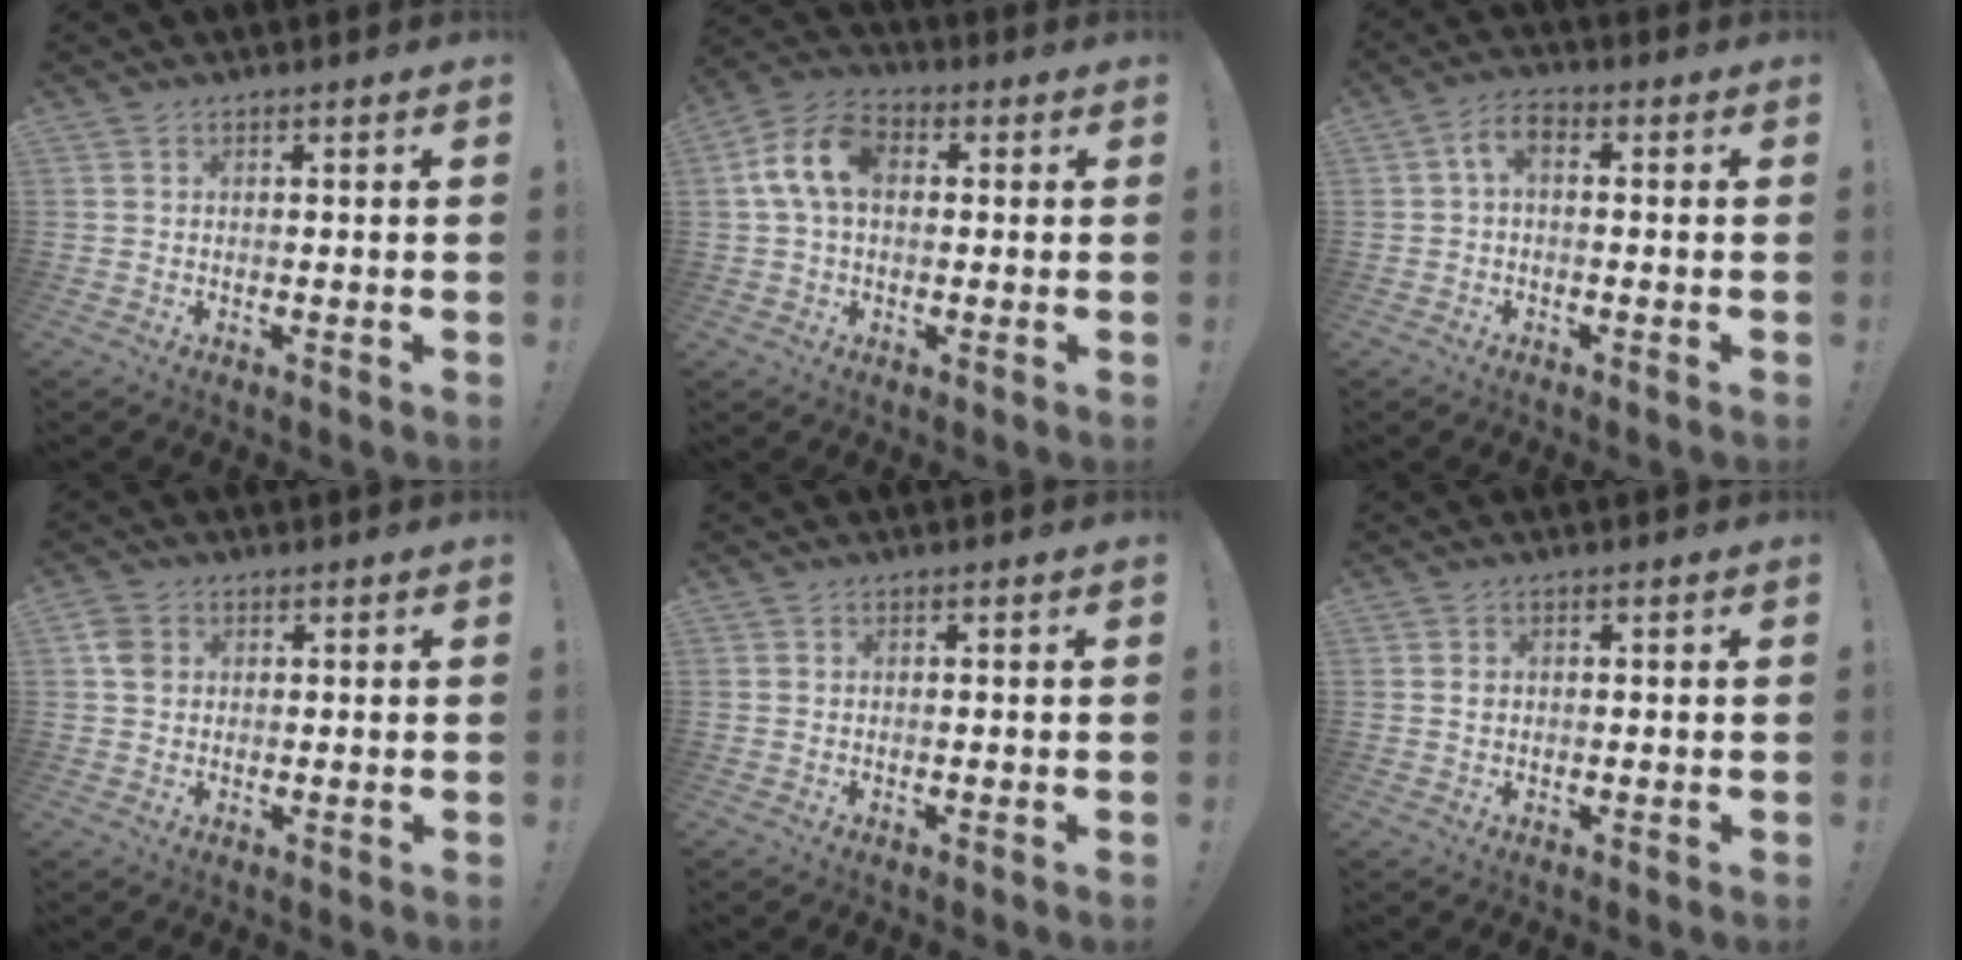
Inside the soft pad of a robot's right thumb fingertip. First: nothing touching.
{"total": 11.7, "force": [1.9, 7.7, 8.6], "torque": [-0.171, 0.017, 0.038]}
{"total": 4.6, "force": [0.1, 2.2, 4.0], "torque": [-0.082, 0.005, 0.003]}
{"total": 4.3, "force": [0.9, 3.6, 2.2], "torque": [-0.025, 0.006, 0.017]}
{"total": 0.0}
{"total": 0.9, "force": [0.1, 0.9, 0.3], "torque": [0.001, 0.001, 0.000]}